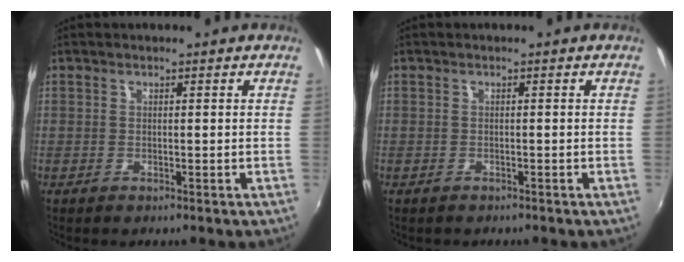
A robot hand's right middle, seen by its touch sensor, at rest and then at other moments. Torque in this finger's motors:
{"motor_torque": [0.58, -1.23, 0.05, 0.04]}